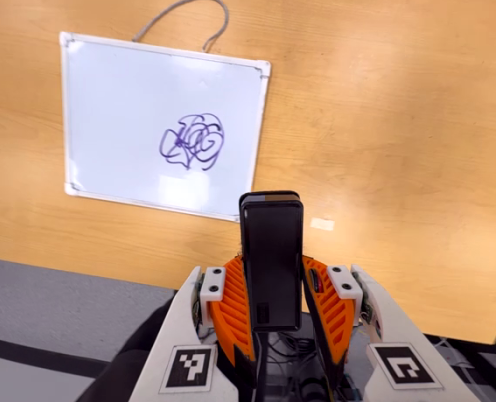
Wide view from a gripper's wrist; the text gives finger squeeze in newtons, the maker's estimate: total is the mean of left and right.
{"total": 4.7, "left": 3.8, "right": 5.6}